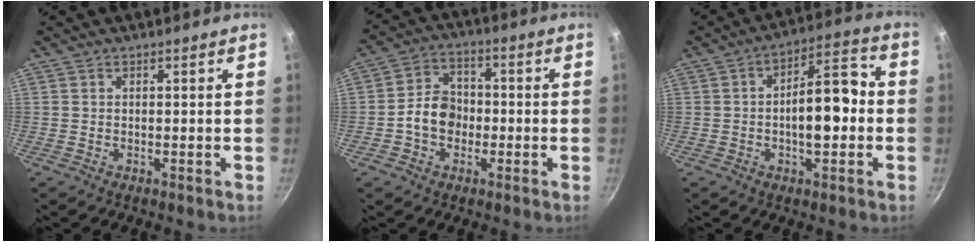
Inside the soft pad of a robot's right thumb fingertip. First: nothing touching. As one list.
[{"total": 8.1, "force": [-1.6, 6.4, 4.7], "torque": [-0.049, 0.026, -0.038]}, {"total": 11.5, "force": [-1.4, 5.2, 10.2], "torque": [-0.134, 0.039, -0.026]}]